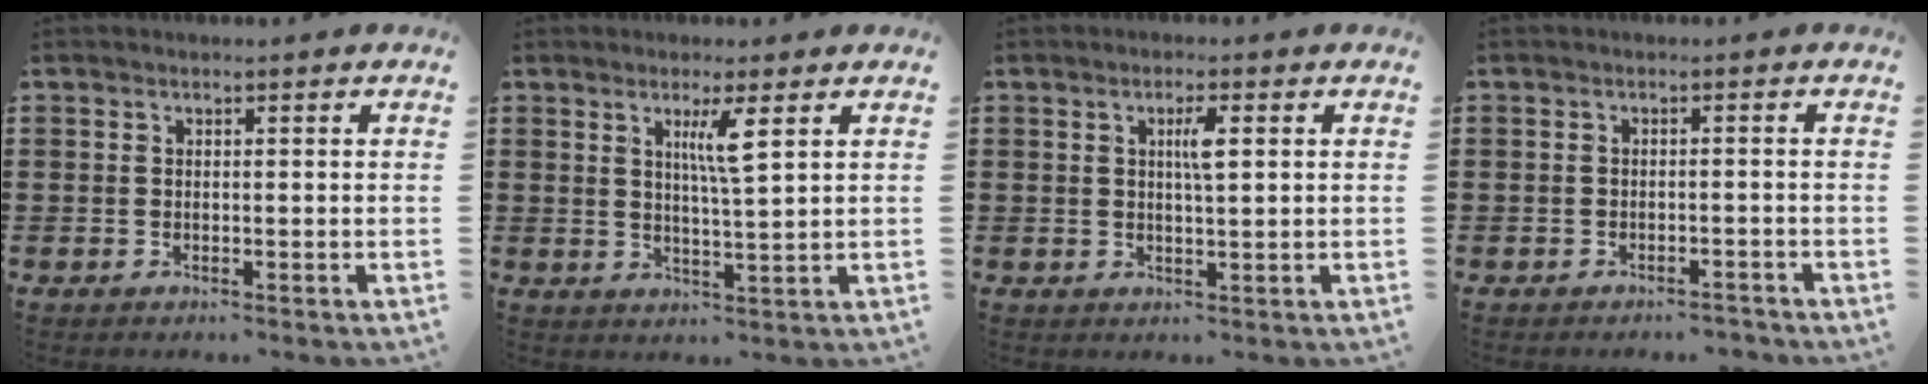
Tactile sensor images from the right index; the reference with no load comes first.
{"total": 4.4, "force": [2.0, 0.0, 4.0], "torque": [-0.075, -0.005, 0.029]}
{"total": 3.1, "force": [0.8, 0.5, 3.0], "torque": [-0.059, 0.005, 0.010]}
{"total": 1.7, "force": [-1.7, 0.2, 0.3], "torque": [-0.010, 0.000, -0.035]}